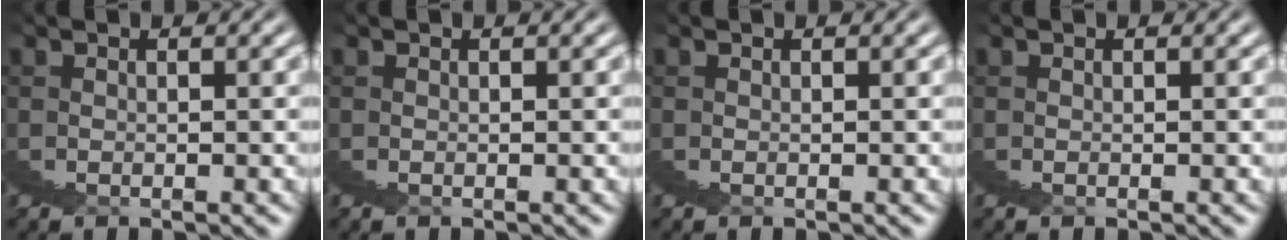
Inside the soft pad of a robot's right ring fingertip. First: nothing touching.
{"total": 0.0}
{"total": 0.0}
{"total": 0.0}